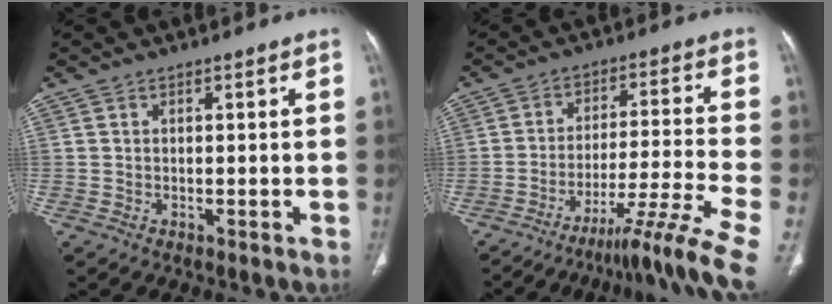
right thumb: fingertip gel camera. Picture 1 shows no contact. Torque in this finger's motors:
{"motor_torque": [0.74, -0.99, 0.58, -0.66, 0.08]}